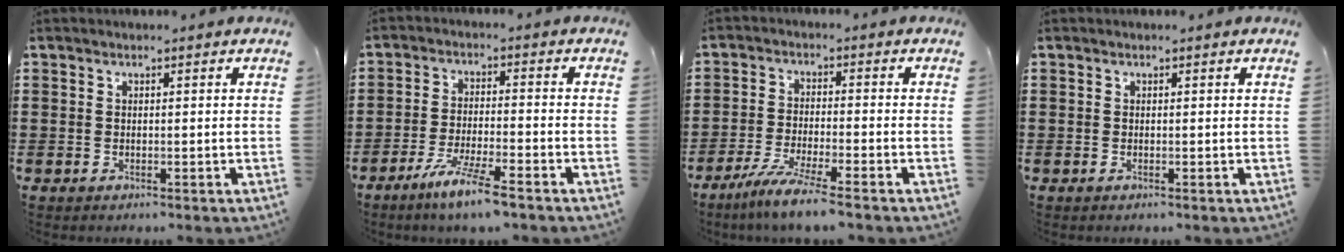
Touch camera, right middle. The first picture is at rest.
{"total": 6.6, "force": [-5.2, 0.0, 4.0], "torque": [-0.089, -0.015, -0.097]}
{"total": 5.9, "force": [-5.0, -0.5, 3.2], "torque": [-0.069, -0.021, -0.095]}
{"total": 0.0}